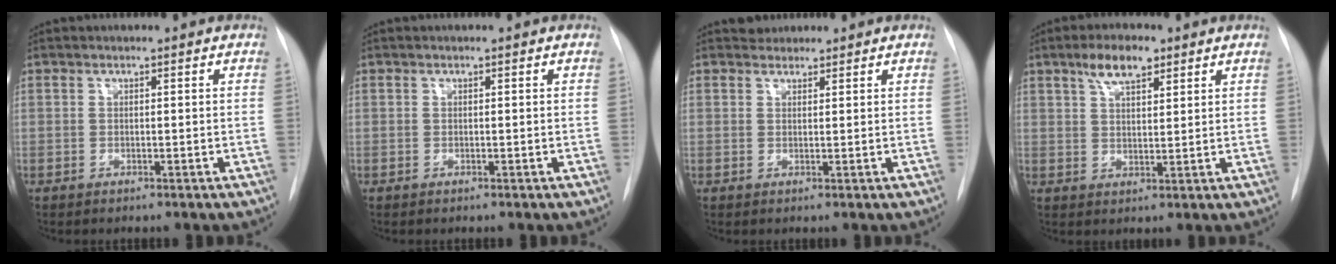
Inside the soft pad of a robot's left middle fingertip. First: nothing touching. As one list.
[{"total": 0.0}, {"total": 1.6, "force": [1.5, 0.7, -0.3], "torque": [0.003, 0.006, 0.021]}, {"total": 5.7, "force": [3.7, 2.0, 3.9], "torque": [-0.075, 0.009, 0.064]}]